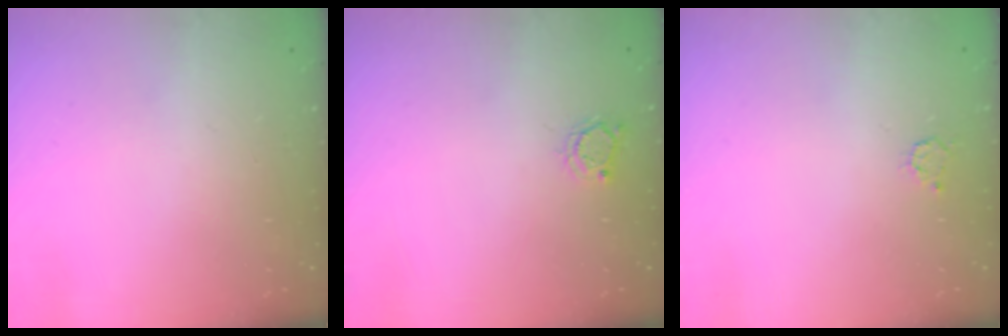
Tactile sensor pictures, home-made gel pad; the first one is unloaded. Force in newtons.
{"total": 2.9, "press": 2.8, "slide": 0.4}
{"total": 2.9, "press": 2.9, "slide": 0.3}